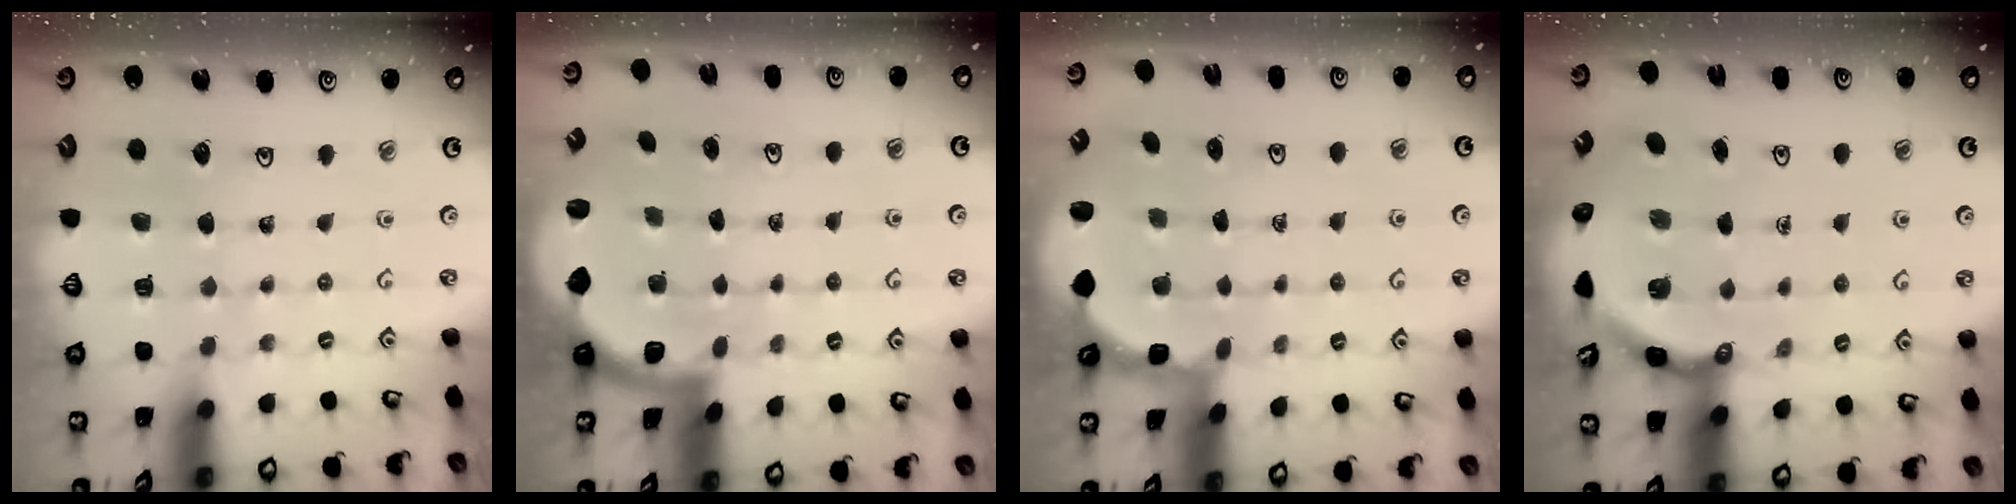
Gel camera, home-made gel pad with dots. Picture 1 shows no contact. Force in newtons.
{"total": 2.0, "press": 2.0, "slide": 0.5}
{"total": 2.4, "press": 1.7, "slide": 1.7}
{"total": 6.0, "press": 5.7, "slide": 1.8}